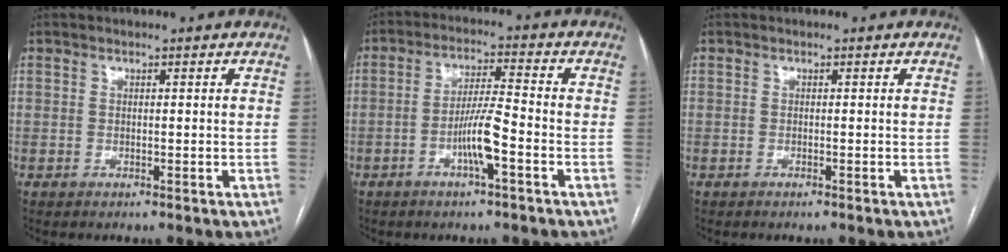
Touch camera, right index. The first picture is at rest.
{"total": 6.7, "force": [-2.7, 0.3, 6.1], "torque": [-0.121, 0.005, -0.048]}
{"total": 0.0}